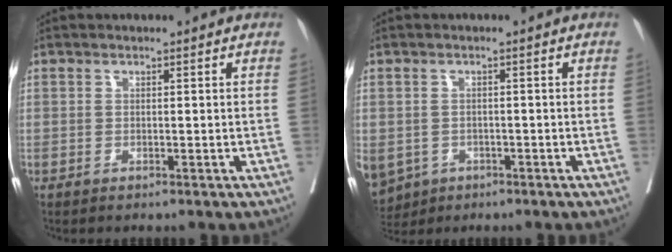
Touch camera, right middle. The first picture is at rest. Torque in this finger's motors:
{"motor_torque": [0.49, -0.35, 1.05, 0.21]}